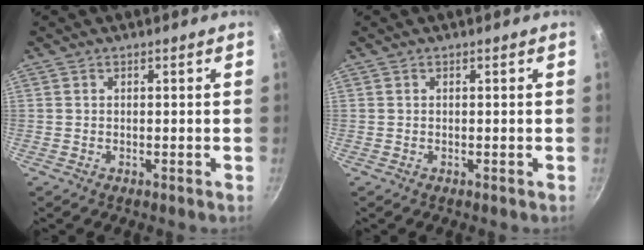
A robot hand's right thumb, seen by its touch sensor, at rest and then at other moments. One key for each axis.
{"total": 0.0}